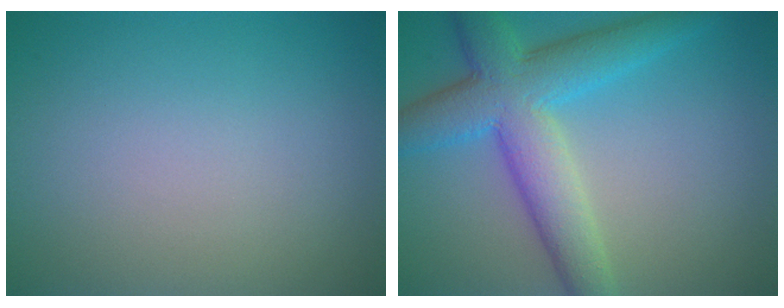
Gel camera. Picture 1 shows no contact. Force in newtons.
{"total": 7.6, "press": 7.6, "slide": 0.1}